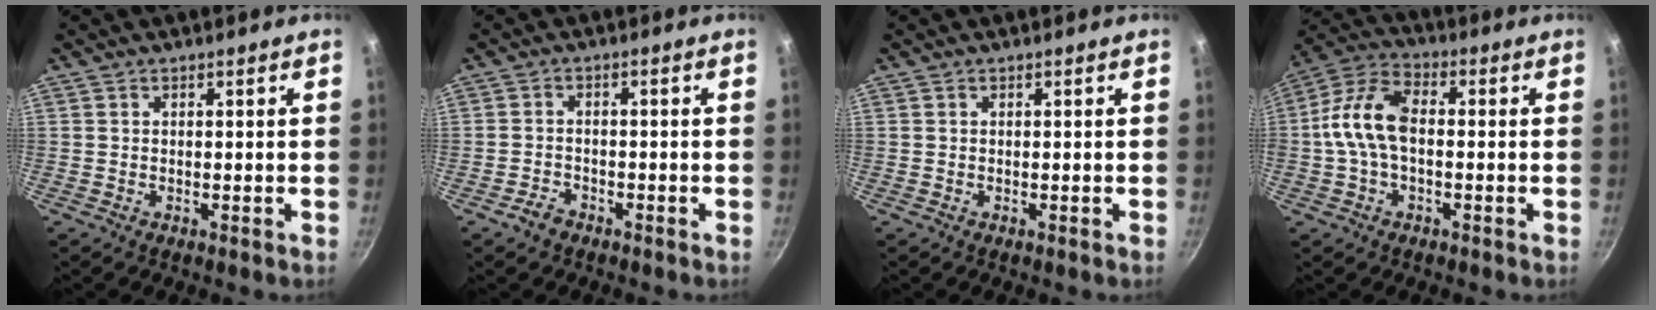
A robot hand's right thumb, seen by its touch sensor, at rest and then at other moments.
{"total": 2.8, "force": [-2.0, 1.6, 1.1], "torque": [-0.017, 0.024, -0.035]}
{"total": 0.0}
{"total": 10.9, "force": [-0.5, 6.2, 8.9], "torque": [-0.168, 0.038, -0.025]}